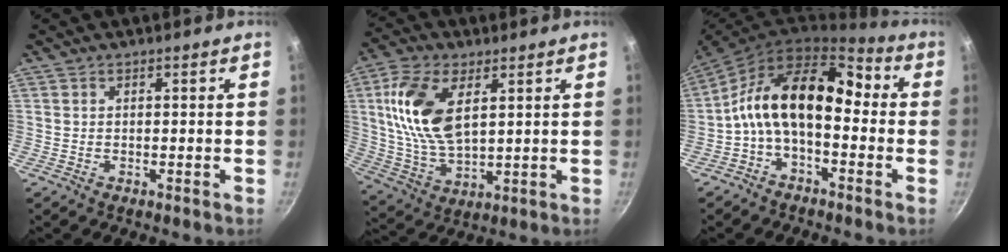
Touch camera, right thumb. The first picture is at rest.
{"total": 15.0, "force": [4.4, 7.9, 12.0], "torque": [-0.229, -0.012, 0.091]}
{"total": 14.2, "force": [-1.7, 8.6, 11.1], "torque": [-0.177, 0.058, -0.055]}